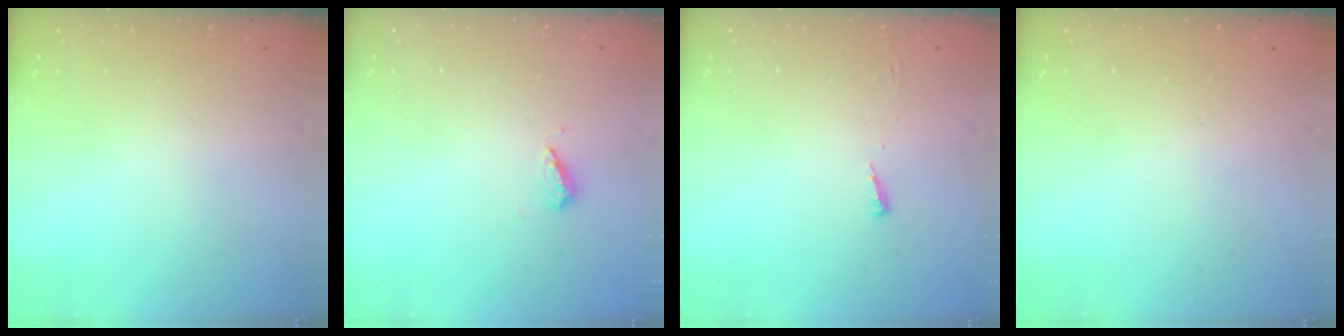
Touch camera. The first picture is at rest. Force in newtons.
{"total": 5.8, "press": 5.6, "slide": 1.3}
{"total": 3.7, "press": 3.7, "slide": 0.5}
{"total": 0.9, "press": 0.9, "slide": 0.0}